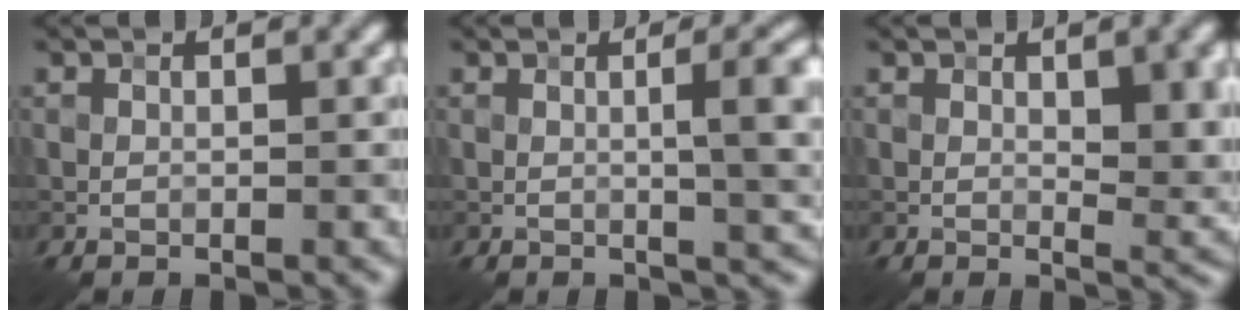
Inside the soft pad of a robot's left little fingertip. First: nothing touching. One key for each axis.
{"total": 5.4, "fx": 0.3, "fy": 1.4, "fz": 5.3, "tx": -0.062, "ty": 0.014, "tz": 0.001}
{"total": 5.1, "fx": 0.9, "fy": 1.9, "fz": 4.6, "tx": -0.058, "ty": -0.002, "tz": 0.017}